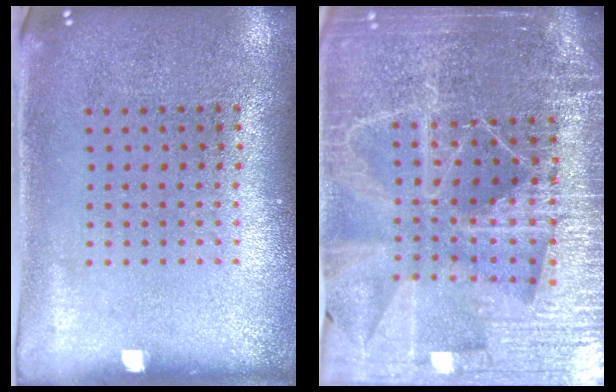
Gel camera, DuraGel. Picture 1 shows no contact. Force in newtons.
{"total": 5.5, "press": 4.9, "slide": 2.4}